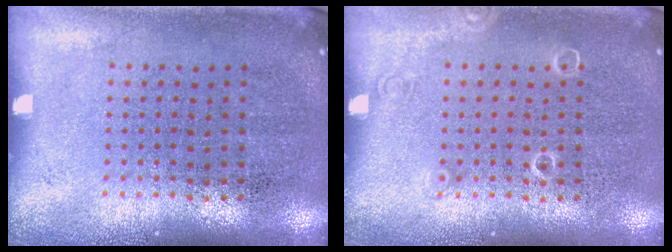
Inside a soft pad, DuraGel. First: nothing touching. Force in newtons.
{"total": 0.9, "press": 0.9, "slide": 0.1}